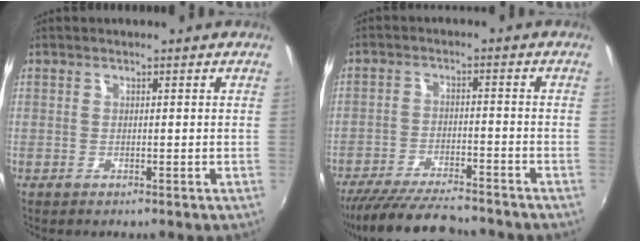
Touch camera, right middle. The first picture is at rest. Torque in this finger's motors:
{"motor_torque": [1.03, -1.11, 0.15, 0.07]}